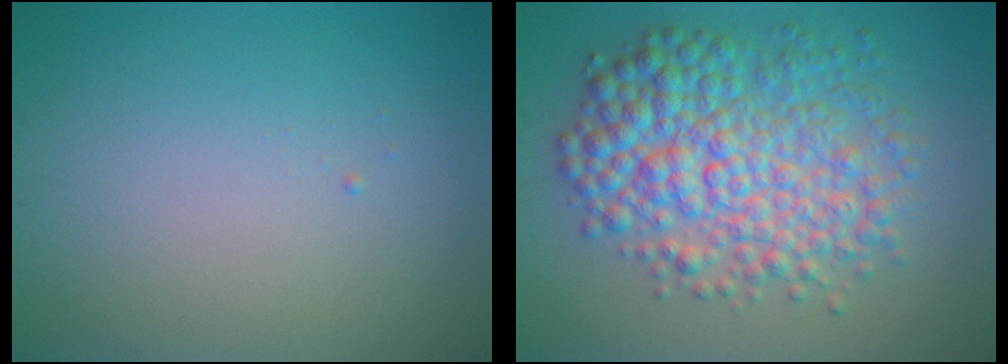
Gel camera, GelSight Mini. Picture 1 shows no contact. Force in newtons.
{"total": 7.9, "press": 7.9, "slide": 0.1}